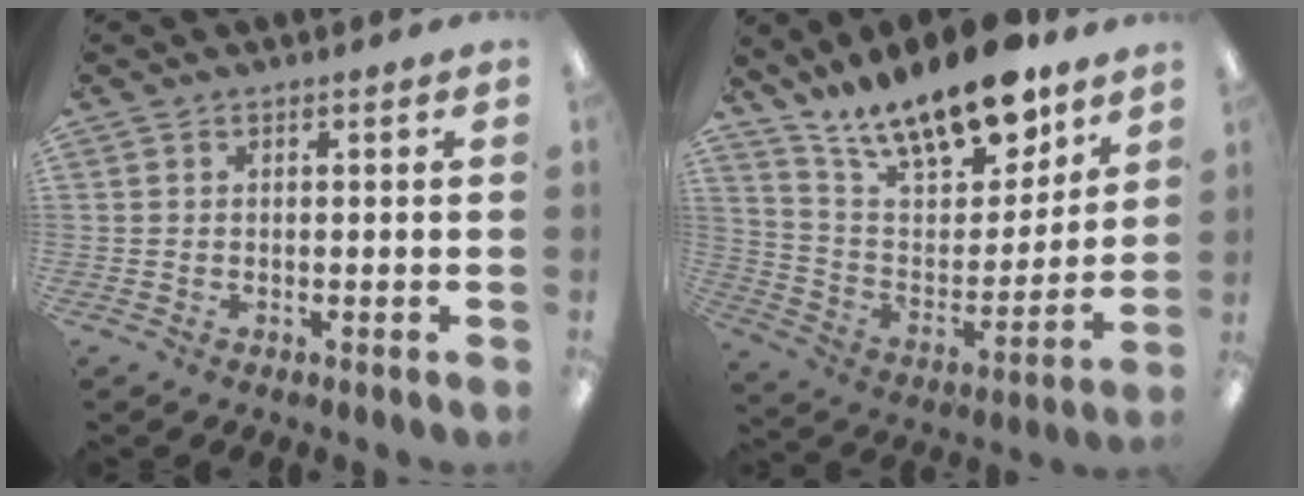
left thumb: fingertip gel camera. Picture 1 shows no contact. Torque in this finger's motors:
{"motor_torque": [0.86, 0.91, 1.39, -1.37, 0.26]}